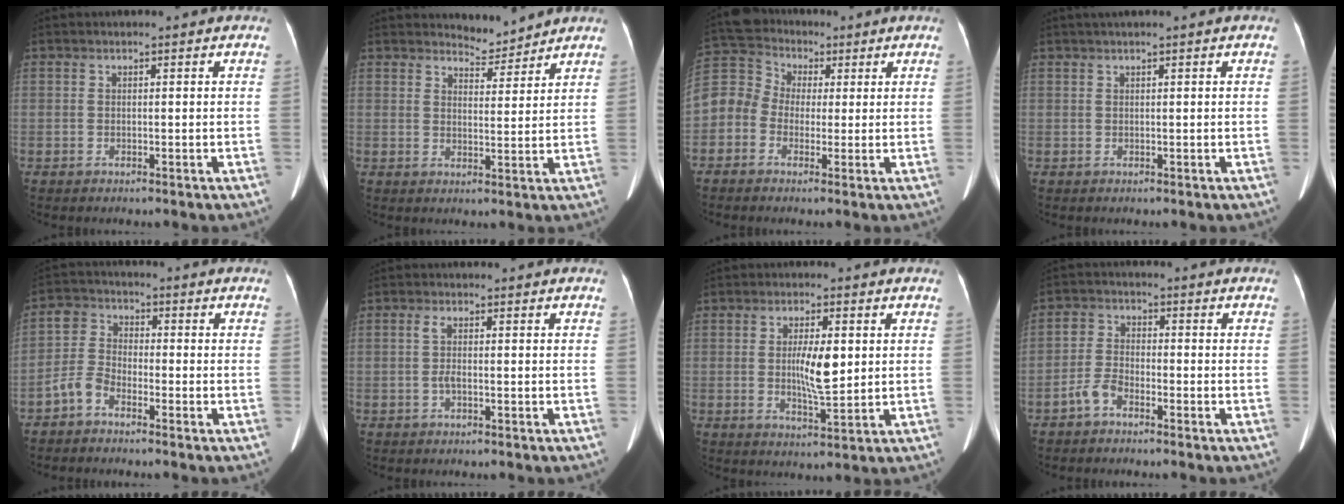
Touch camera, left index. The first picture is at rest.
{"total": 3.8, "force": [3.7, 0.5, -0.4], "torque": [0.001, -0.006, 0.058]}
{"total": 11.1, "force": [0.4, 10.3, 4.0], "torque": [-0.129, 0.062, 0.005]}
{"total": 1.3, "force": [0.8, -0.2, 1.0], "torque": [-0.019, 0.021, 0.018]}
{"total": 4.2, "force": [-3.0, 2.2, 1.9], "torque": [-0.050, 0.001, -0.068]}
{"total": 1.6, "force": [-0.2, 0.3, 1.6], "torque": [-0.036, 0.003, -0.003]}
{"total": 6.3, "force": [0.7, 1.5, 6.1], "torque": [-0.109, -0.004, 0.014]}
{"total": 3.6, "force": [-2.7, 1.6, 1.8], "torque": [-0.047, 0.000, -0.054]}